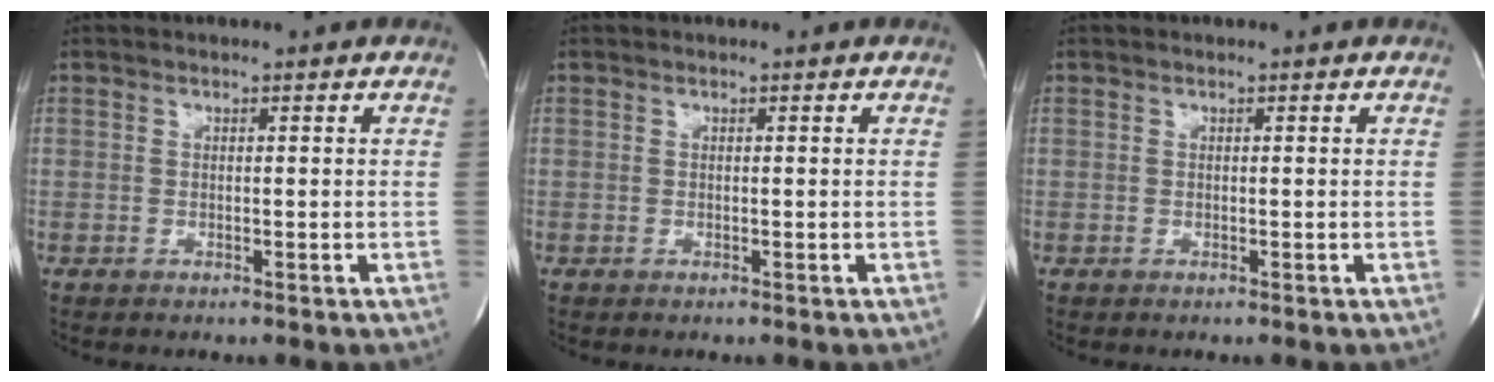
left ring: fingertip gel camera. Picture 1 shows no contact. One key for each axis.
{"total": 0.0}
{"total": 0.0}